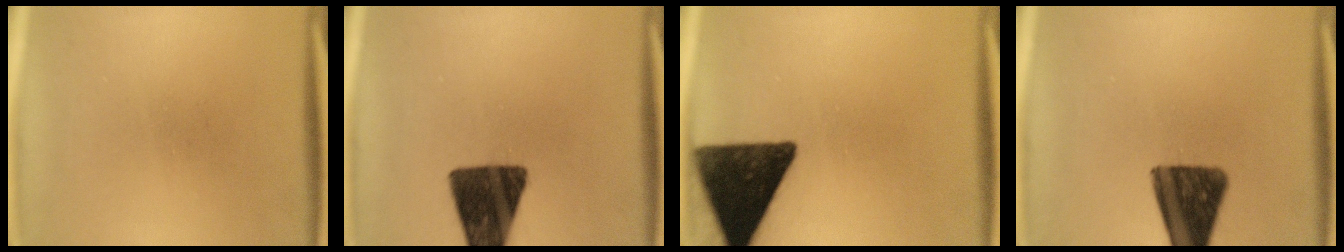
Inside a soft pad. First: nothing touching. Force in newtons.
{"total": 14.8}
{"total": 16.3}
{"total": 13.0}